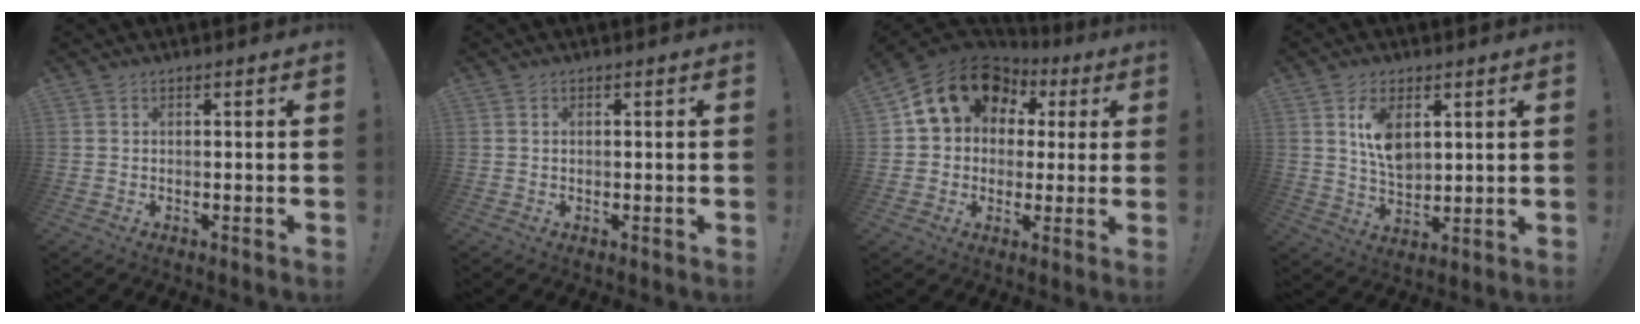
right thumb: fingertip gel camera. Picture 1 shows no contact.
{"total": 0.6, "force": [0.1, 0.4, 0.4], "torque": [-0.016, 0.005, 0.003]}
{"total": 15.7, "force": [6.9, 11.9, 7.5], "torque": [-0.111, -0.031, 0.130]}
{"total": 9.3, "force": [3.6, 5.7, 6.4], "torque": [-0.099, -0.009, 0.068]}